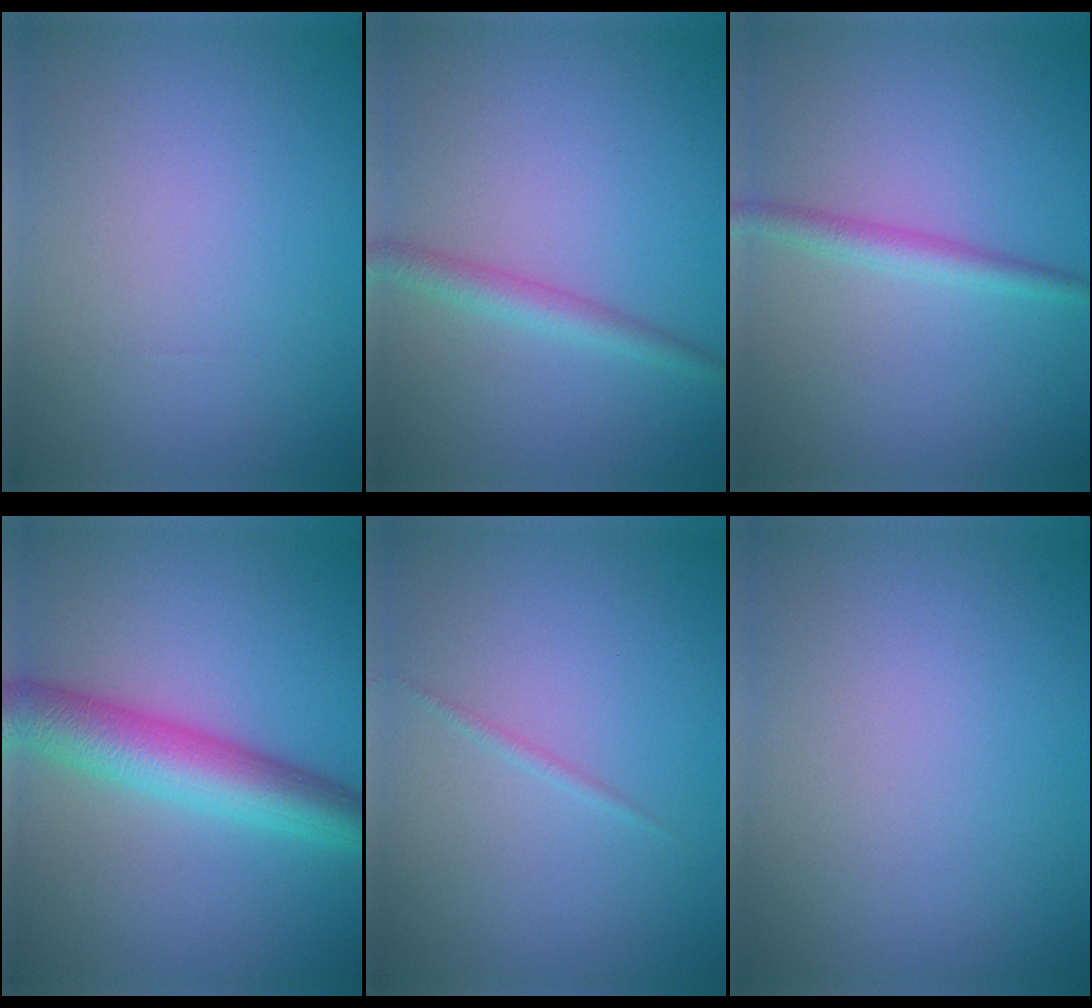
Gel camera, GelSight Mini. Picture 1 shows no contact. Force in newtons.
{"total": 2.4, "press": 2.4, "slide": 0.1}
{"total": 2.2, "press": 2.2, "slide": 0.1}
{"total": 6.8, "press": 6.8, "slide": 0.2}
{"total": 0.6, "press": 0.6, "slide": 0.1}
{"total": 0.0}